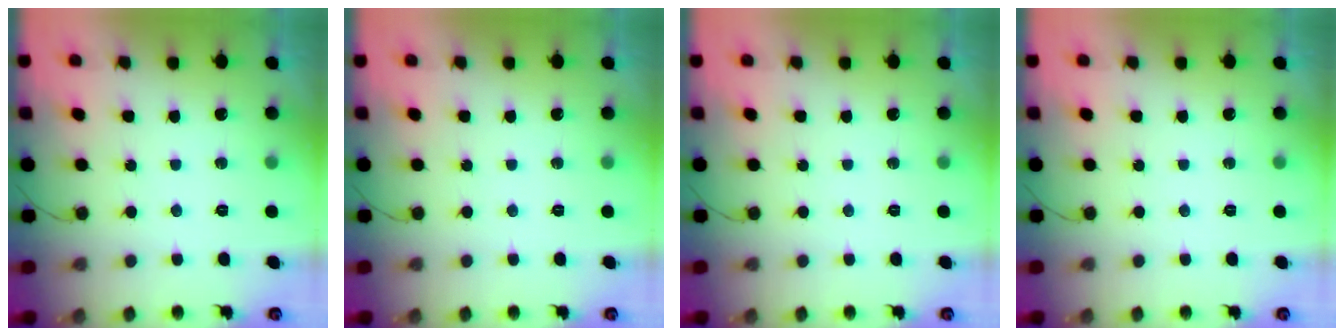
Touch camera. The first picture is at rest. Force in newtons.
{"total": 0.0}
{"total": 0.0}
{"total": 0.0}